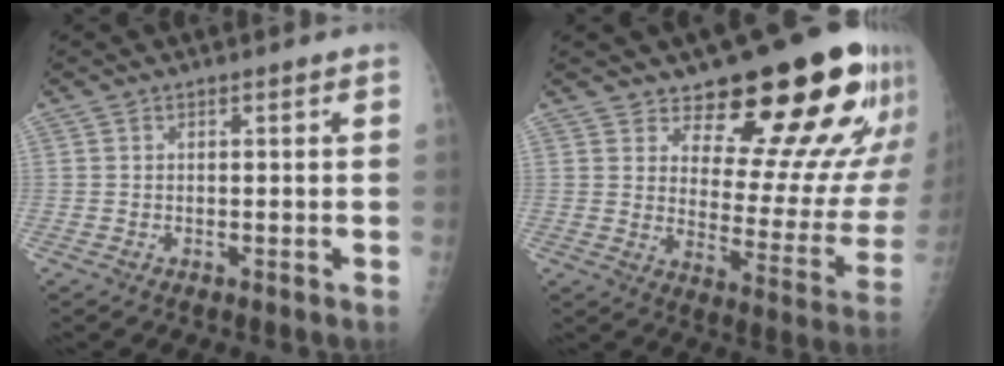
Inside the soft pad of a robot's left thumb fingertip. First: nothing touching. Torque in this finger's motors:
{"motor_torque": [0.58, 0.86, 1.27, -1.50, 0.09]}